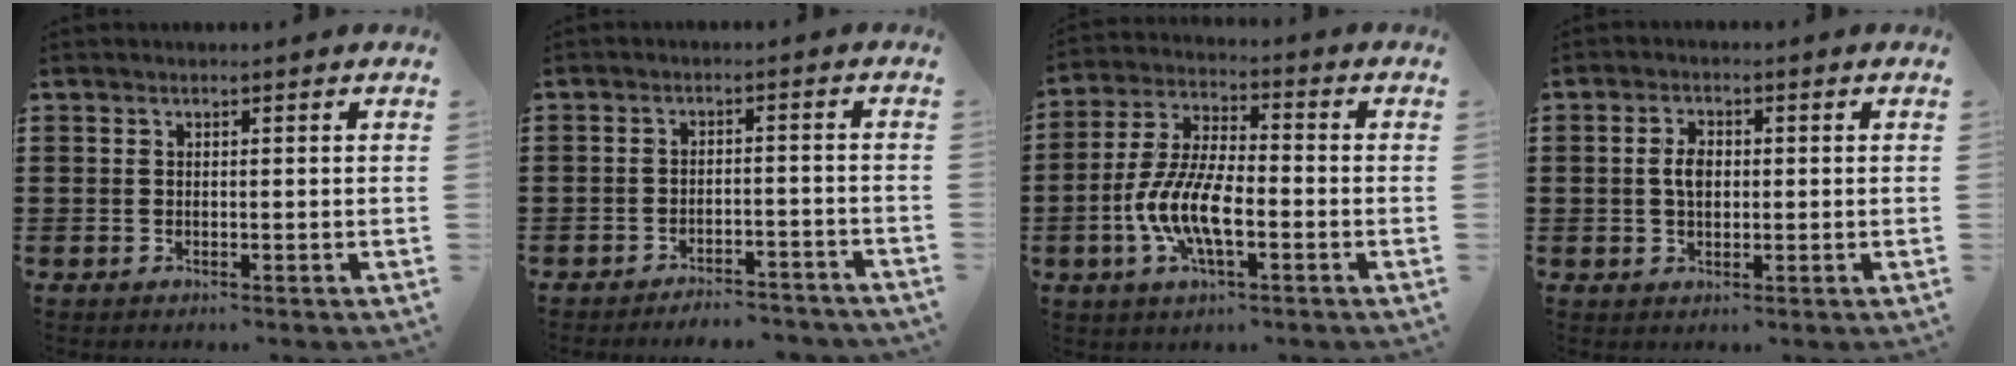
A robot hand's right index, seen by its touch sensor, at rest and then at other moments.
{"total": 3.4, "force": [-3.4, 0.2, 0.2], "torque": [-0.008, 0.002, -0.071]}
{"total": 9.7, "force": [-3.2, 3.7, 8.4], "torque": [-0.195, -0.009, -0.066]}
{"total": 3.5, "force": [0.2, 2.0, 2.9], "torque": [-0.066, 0.005, 0.000]}